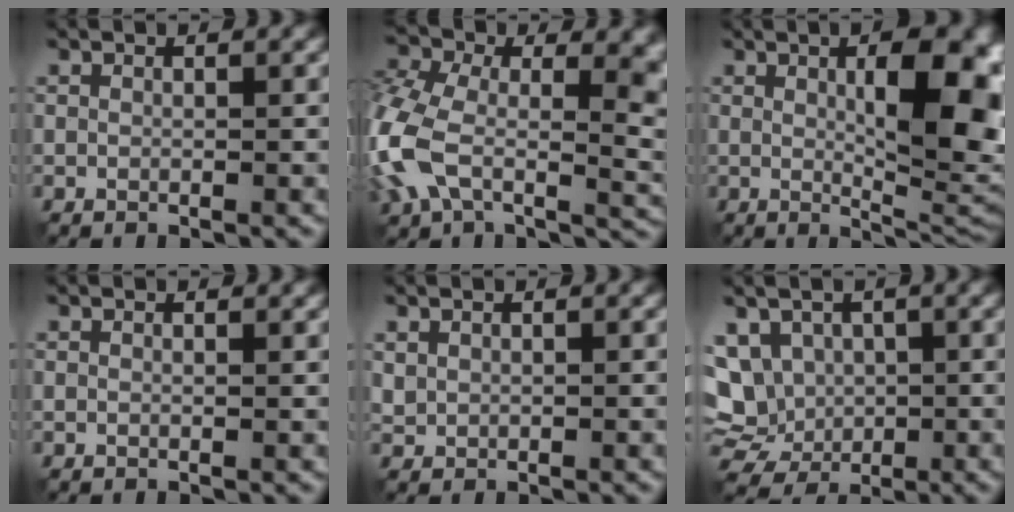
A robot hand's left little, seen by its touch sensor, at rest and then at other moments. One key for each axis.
{"total": 14.5, "fx": -1.2, "fy": 8.8, "fz": 11.4, "tx": -0.262, "ty": -0.024, "tz": -0.022}
{"total": 11.0, "fx": 1.6, "fy": 3.5, "fz": 10.3, "tx": -0.127, "ty": 0.002, "tz": 0.029}
{"total": 0.5, "fx": 0.4, "fy": 0.1, "fz": 0.3, "tx": -0.006, "ty": -0.002, "tz": 0.003}
{"total": 0.7, "fx": 0.5, "fy": 0.6, "fz": 0.2, "tx": -0.005, "ty": -0.001, "tz": 0.014}
{"total": 8.8, "fx": 0.8, "fy": 7.6, "fz": 4.4, "tx": -0.098, "ty": 0.010, "tz": -0.002}